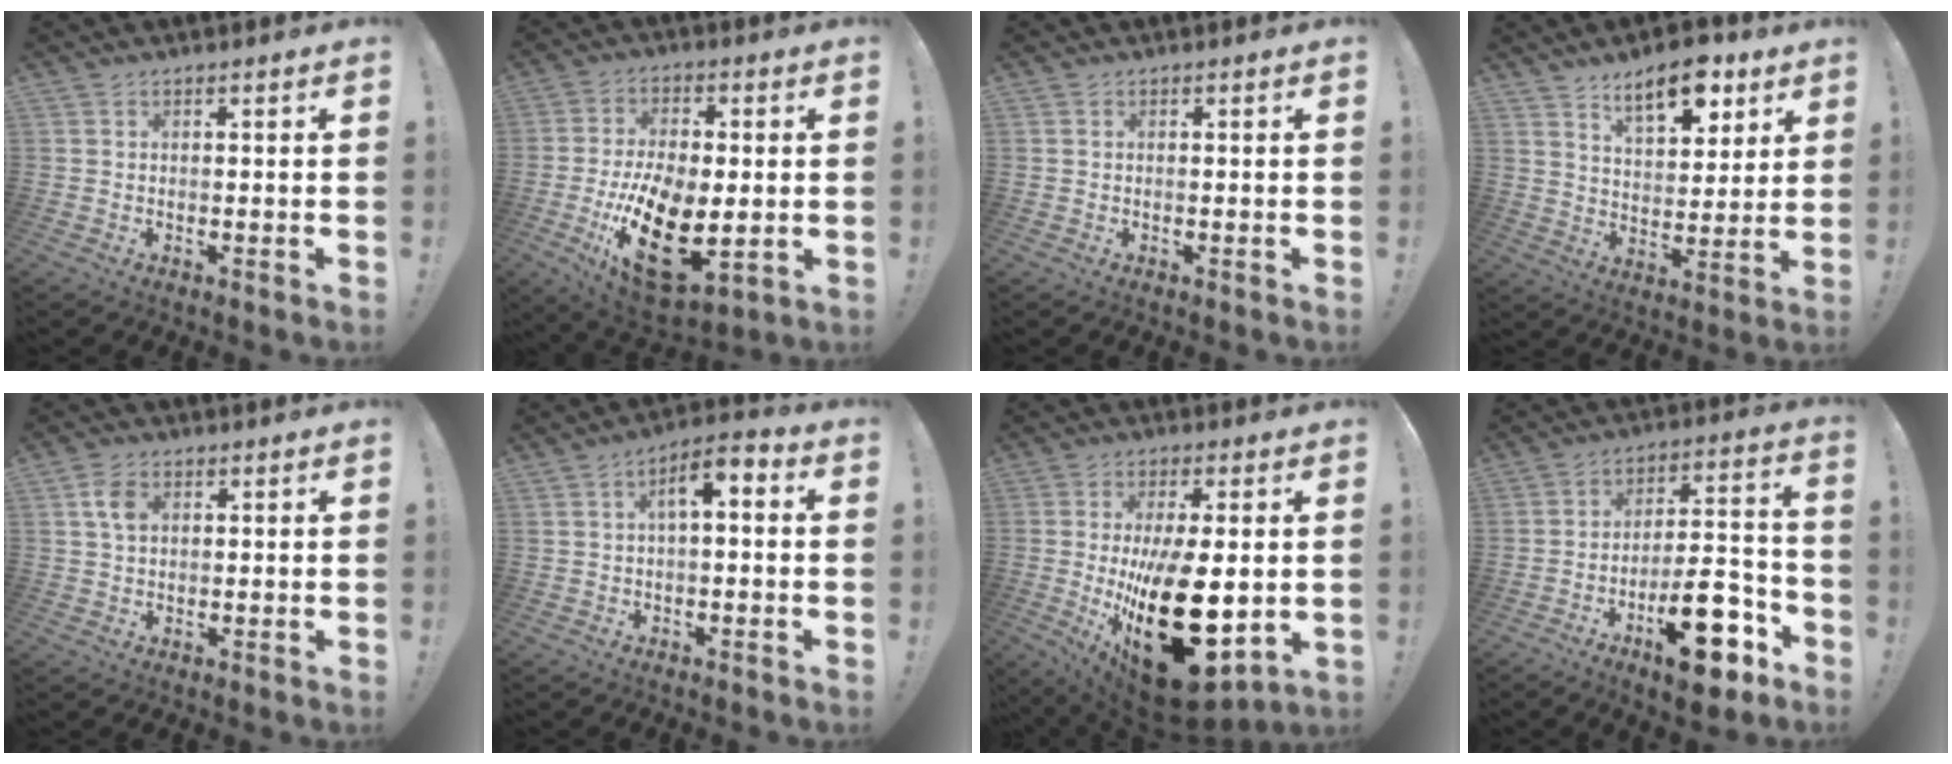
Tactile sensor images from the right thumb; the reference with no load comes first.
{"total": 20.7, "force": [-4.6, 11.1, 16.9], "torque": [-0.302, 0.012, -0.061]}
{"total": 0.0}
{"total": 13.0, "force": [8.3, 5.8, 8.1], "torque": [-0.112, -0.041, 0.144]}
{"total": 4.8, "force": [1.4, 3.3, 3.2], "torque": [-0.057, -0.001, 0.023]}
{"total": 6.5, "force": [1.1, 2.5, 5.9], "torque": [-0.094, -0.003, 0.016]}
{"total": 27.9, "force": [-3.1, 12.7, 24.7], "torque": [-0.390, -0.013, -0.015]}
{"total": 18.7, "force": [-10.0, 7.3, 14.0], "torque": [-0.195, 0.075, -0.149]}